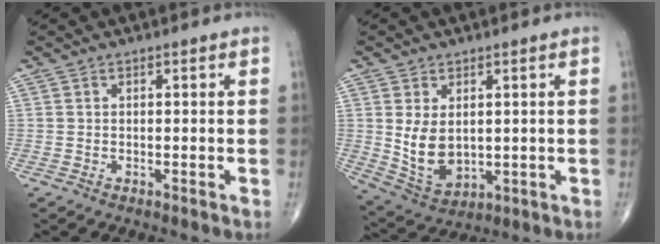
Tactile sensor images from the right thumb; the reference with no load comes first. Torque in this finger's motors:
{"motor_torque": [-0.08, 0.64, 0.78, 0.61, 0.24]}